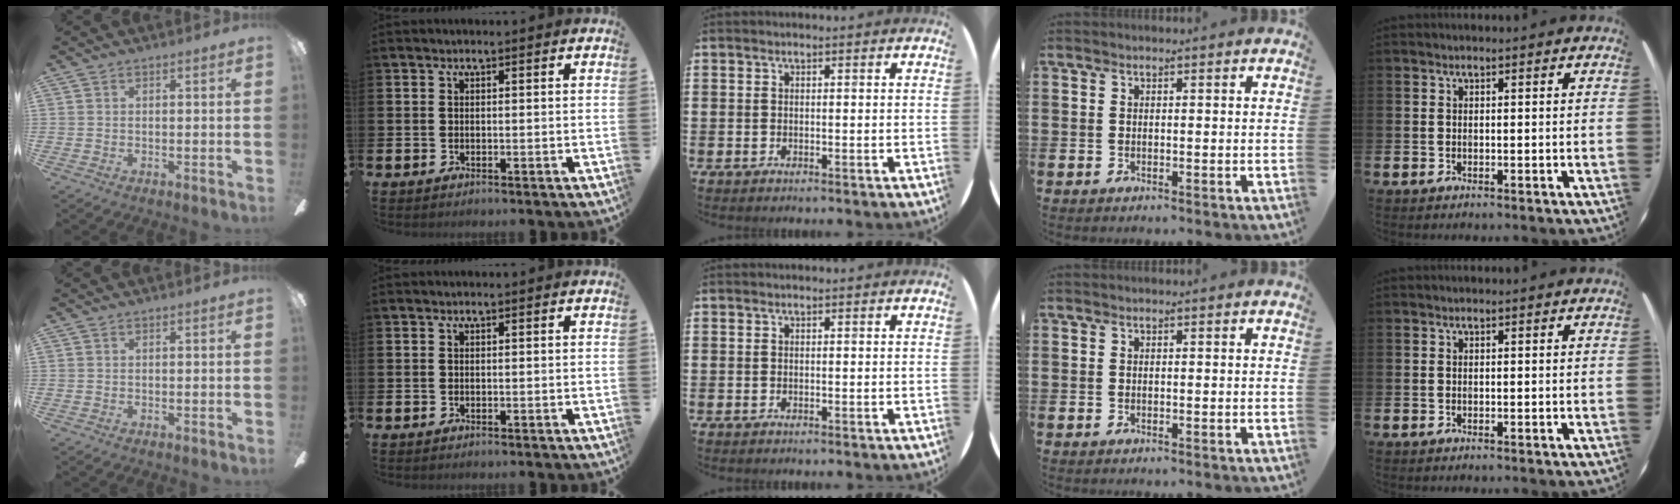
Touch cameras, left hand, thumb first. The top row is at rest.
{}